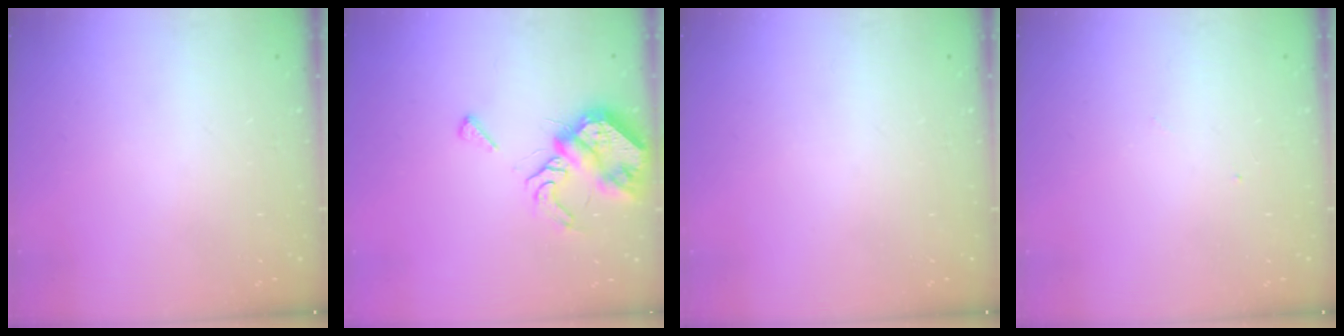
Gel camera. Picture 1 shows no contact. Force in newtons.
{"total": 8.0, "press": 7.9, "slide": 0.8}
{"total": 0.0}
{"total": 3.0, "press": 3.0, "slide": 0.4}